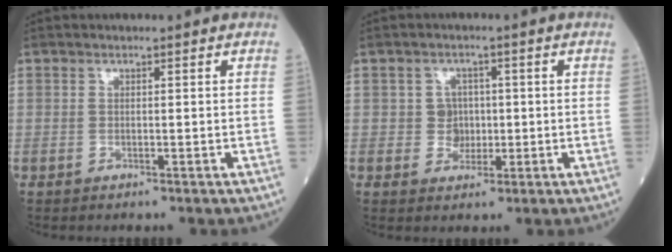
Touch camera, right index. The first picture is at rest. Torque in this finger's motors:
{"motor_torque": [-0.02, 0.00, 0.00, 0.00]}